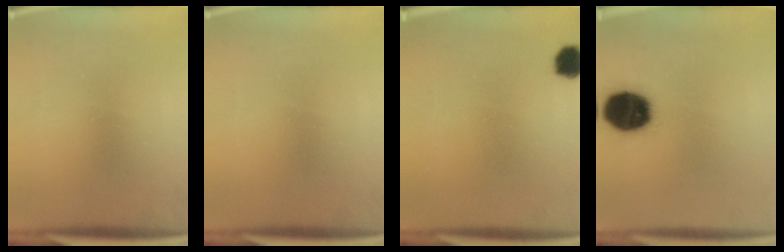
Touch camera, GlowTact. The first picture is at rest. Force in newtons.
{"total": 0.0}
{"total": 3.9}
{"total": 16.1}